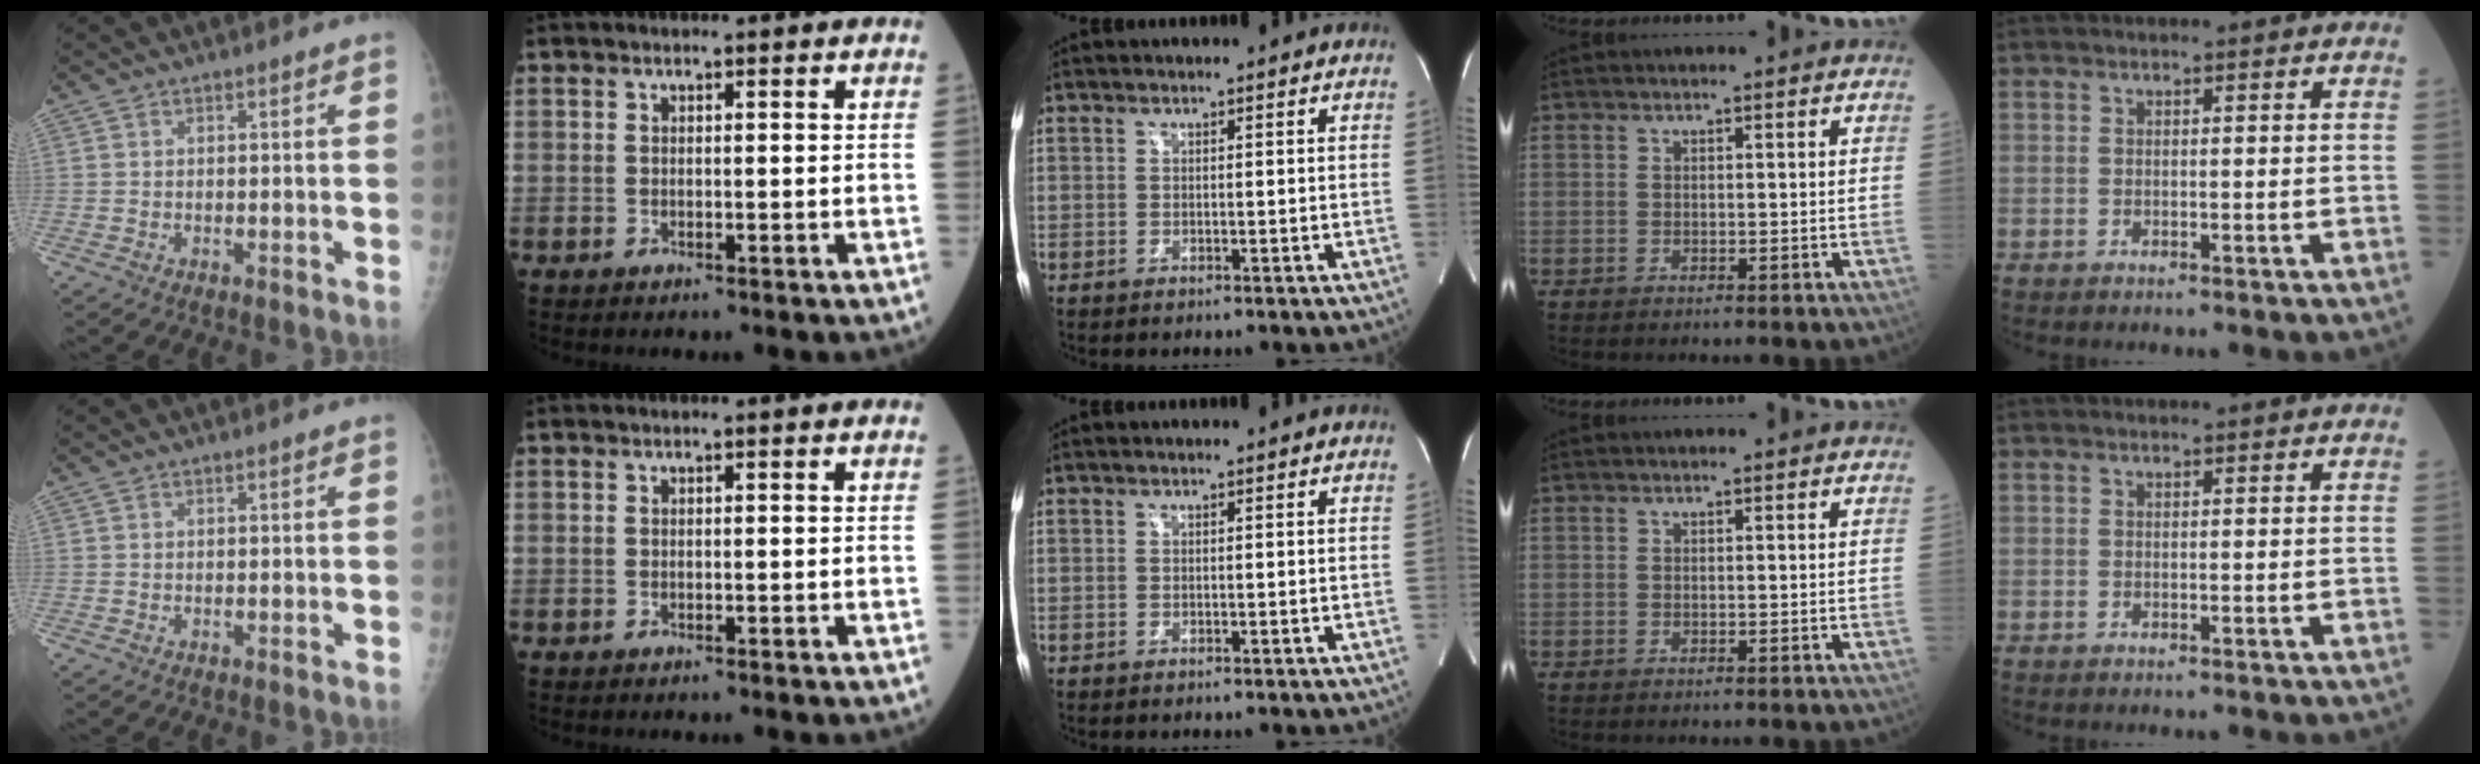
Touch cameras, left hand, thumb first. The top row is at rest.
{}